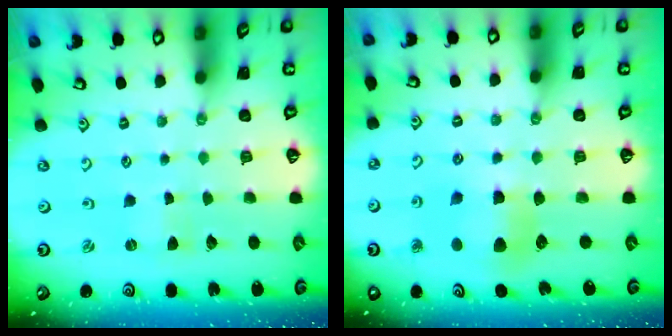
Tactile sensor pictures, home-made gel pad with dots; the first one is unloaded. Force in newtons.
{"total": 7.2, "press": 7.2, "slide": 0.6}